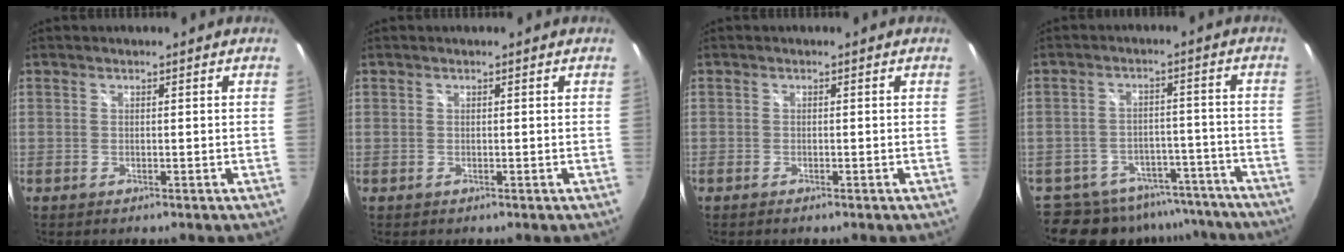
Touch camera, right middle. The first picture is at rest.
{"total": 0.0}
{"total": 0.8, "force": [-0.7, 0.2, 0.3], "torque": [-0.008, -0.003, -0.015]}
{"total": 15.6, "force": [-13.4, 7.3, 3.2], "torque": [-0.074, 0.029, -0.172]}